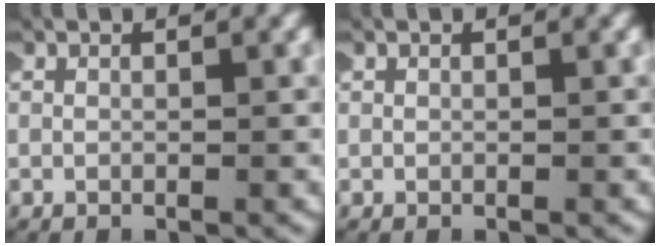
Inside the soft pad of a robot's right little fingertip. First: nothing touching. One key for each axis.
{"total": 0.0}